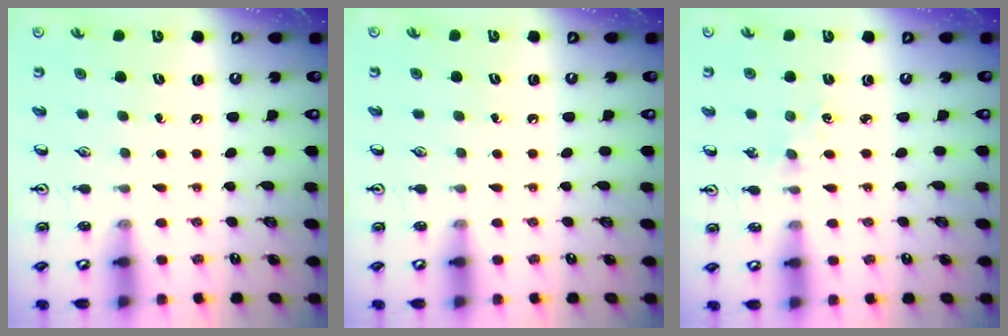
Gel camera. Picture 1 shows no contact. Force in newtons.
{"total": 0.0}
{"total": 1.2, "press": 1.2, "slide": 0.3}